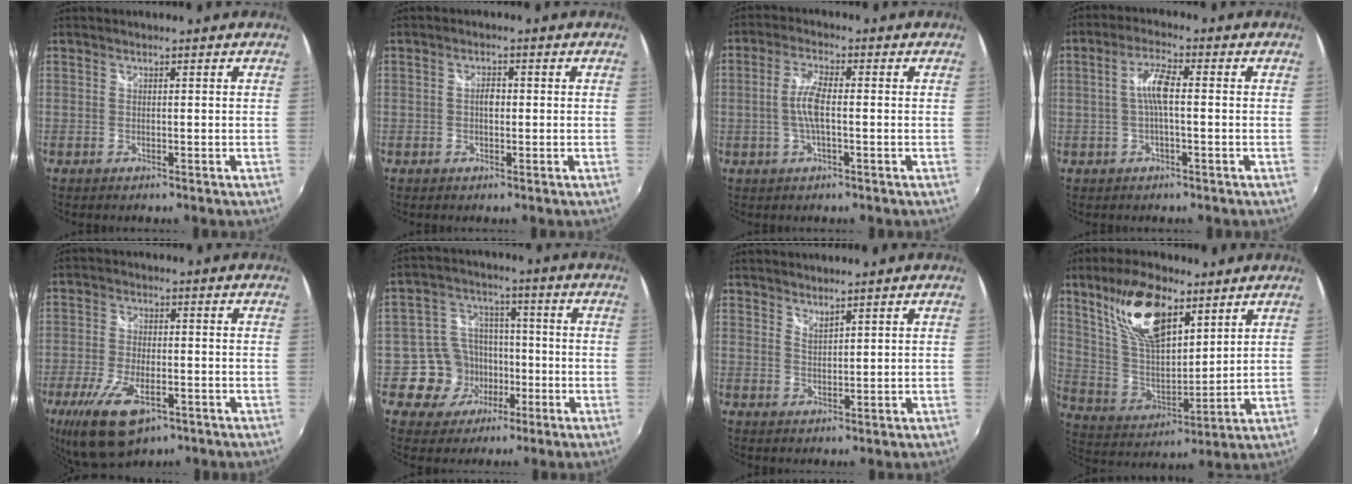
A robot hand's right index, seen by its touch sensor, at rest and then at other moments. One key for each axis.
{"total": 1.8, "fx": -0.1, "fy": 1.1, "fz": 1.5, "tx": -0.026, "ty": 0.005, "tz": -0.004}
{"total": 5.6, "fx": -0.6, "fy": 1.4, "fz": 5.3, "tx": -0.108, "ty": 0.004, "tz": -0.012}
{"total": 5.0, "fx": -0.3, "fy": 0.9, "fz": 4.9, "tx": -0.097, "ty": 0.009, "tz": -0.005}
{"total": 13.3, "fx": -7.1, "fy": 5.9, "fz": 9.6, "tx": -0.215, "ty": -0.040, "tz": -0.122}
{"total": 10.0, "fx": -3.6, "fy": 9.0, "fz": 2.1, "tx": -0.065, "ty": 0.026, "tz": -0.050}
{"total": 1.9, "fx": 1.8, "fy": 0.2, "fz": 0.5, "tx": -0.007, "ty": 0.001, "tz": 0.032}
{"total": 17.4, "fx": 9.9, "fy": 7.6, "fz": 12.1, "tx": -0.236, "ty": 0.017, "tz": 0.197}